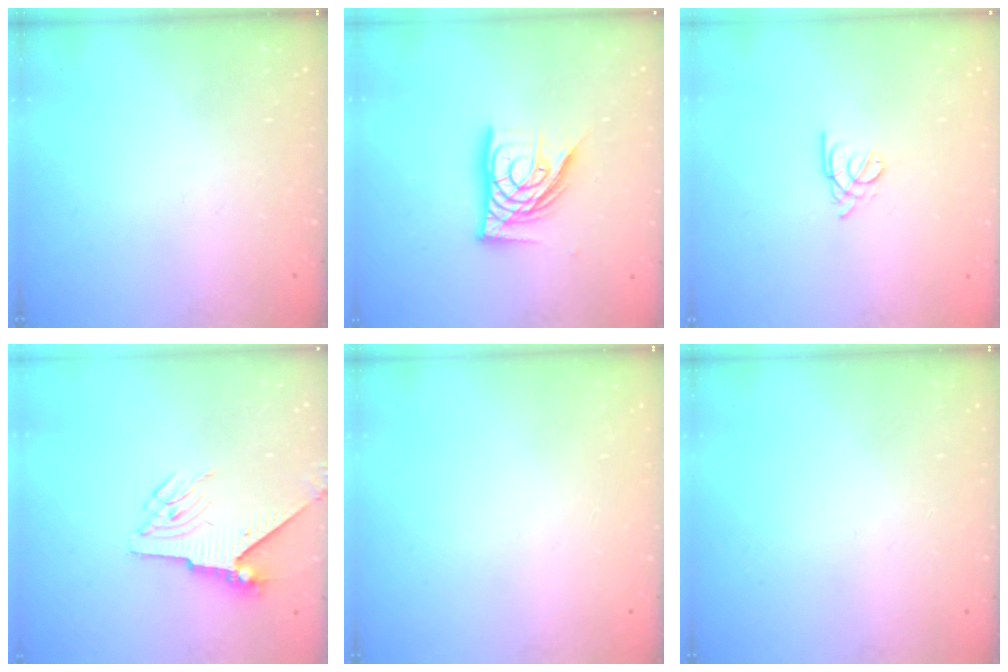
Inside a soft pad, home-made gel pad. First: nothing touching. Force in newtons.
{"total": 14.0, "press": 14.0, "slide": 1.1}
{"total": 1.6, "press": 1.5, "slide": 0.5}
{"total": 5.5, "press": 5.4, "slide": 1.2}
{"total": 0.0}
{"total": 0.0}